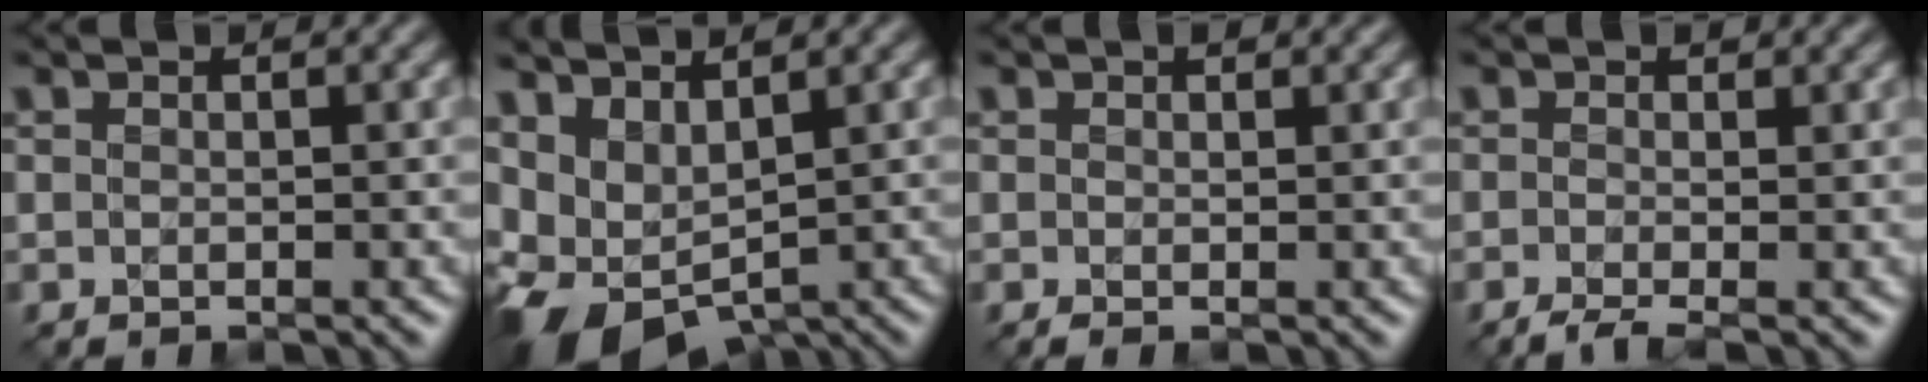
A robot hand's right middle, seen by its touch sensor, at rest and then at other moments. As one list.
[{"total": 8.0, "force": [-0.8, 5.1, 6.0], "torque": [-0.129, -0.013, 0.000]}, {"total": 0.8, "force": [0.4, 0.3, 0.7], "torque": [-0.009, 0.002, 0.005]}, {"total": 1.8, "force": [-0.6, 0.5, 1.6], "torque": [-0.032, 0.003, -0.024]}]